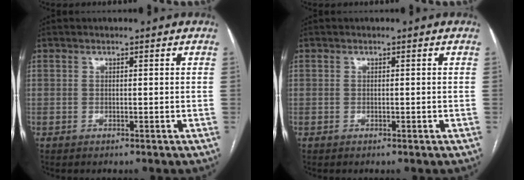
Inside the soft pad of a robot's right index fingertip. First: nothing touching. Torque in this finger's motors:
{"motor_torque": [-0.08, 0.40, -0.02, 0.01]}